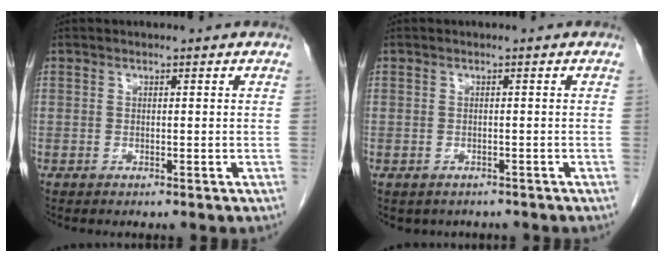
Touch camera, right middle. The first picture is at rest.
{"total": 2.8, "force": [-2.2, 1.6, 0.5], "torque": [-0.006, 0.002, -0.025]}